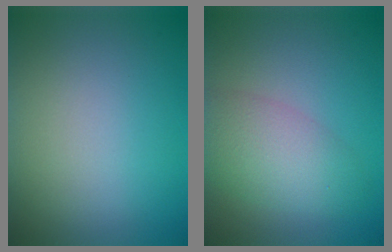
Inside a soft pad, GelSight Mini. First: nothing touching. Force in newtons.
{"total": 4.9, "press": 4.9, "slide": 0.2}